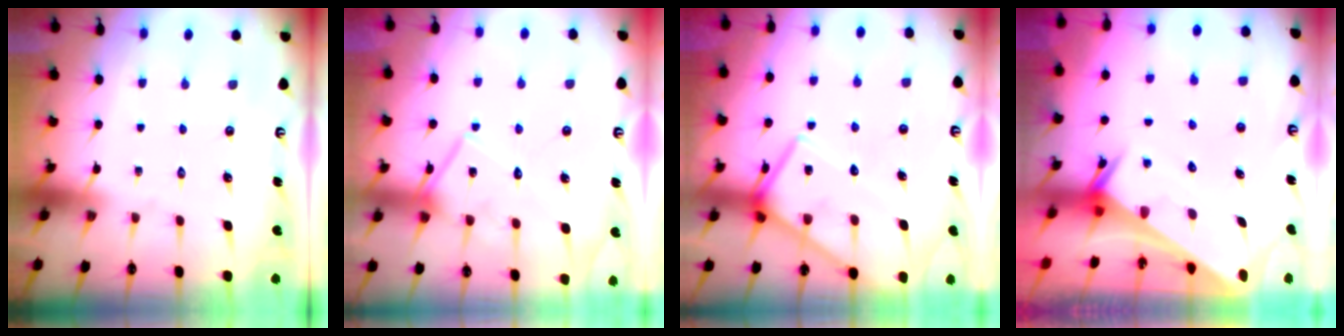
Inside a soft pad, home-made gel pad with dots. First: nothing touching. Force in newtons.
{"total": 13.9, "press": 13.8, "slide": 0.9}
{"total": 12.8, "press": 12.8, "slide": 0.9}
{"total": 2.6, "press": 2.6, "slide": 0.1}